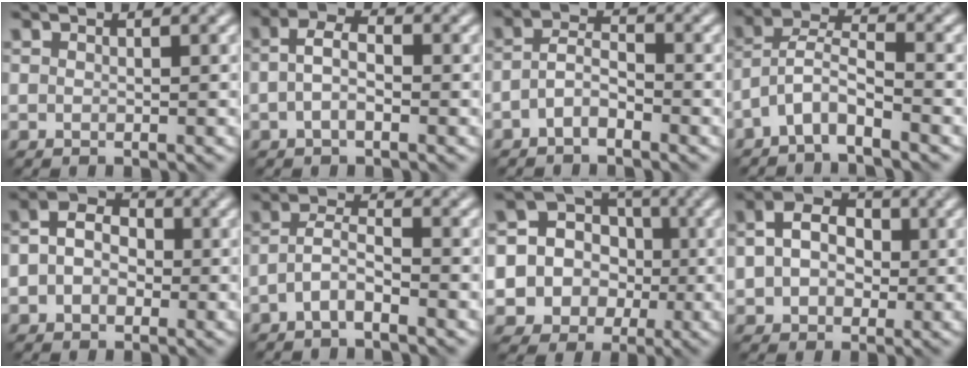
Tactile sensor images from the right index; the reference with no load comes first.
{"total": 2.5, "force": [-0.6, 1.1, 2.1], "torque": [-0.044, 0.006, -0.017]}
{"total": 2.4, "force": [-1.3, 1.0, 1.7], "torque": [-0.036, 0.008, -0.032]}
{"total": 3.8, "force": [-2.7, 0.9, 2.5], "torque": [-0.050, 0.008, -0.062]}
{"total": 4.3, "force": [-0.2, 3.3, 2.8], "torque": [-0.039, 0.007, -0.015]}
{"total": 2.5, "force": [-1.4, 0.7, 1.9], "torque": [-0.042, 0.008, -0.037]}
{"total": 11.7, "force": [-1.8, 11.1, 3.2], "torque": [-0.091, 0.003, -0.050]}
{"total": 6.1, "force": [0.7, 4.7, 3.8], "torque": [-0.068, 0.015, -0.008]}